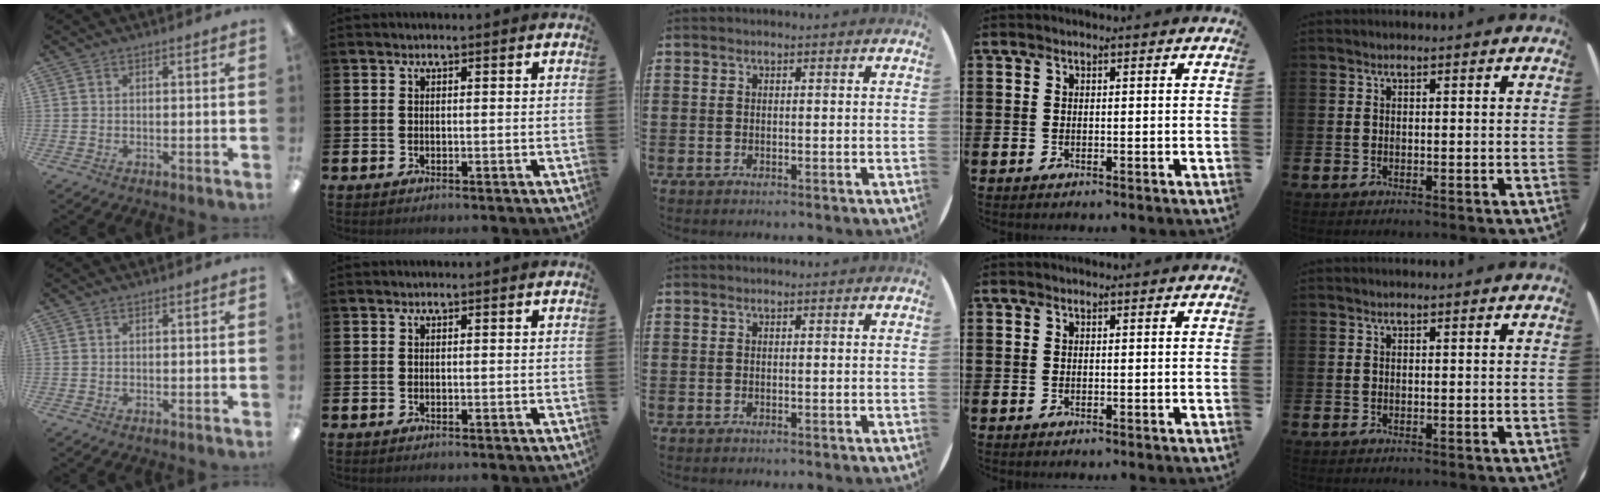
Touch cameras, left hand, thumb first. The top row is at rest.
{}